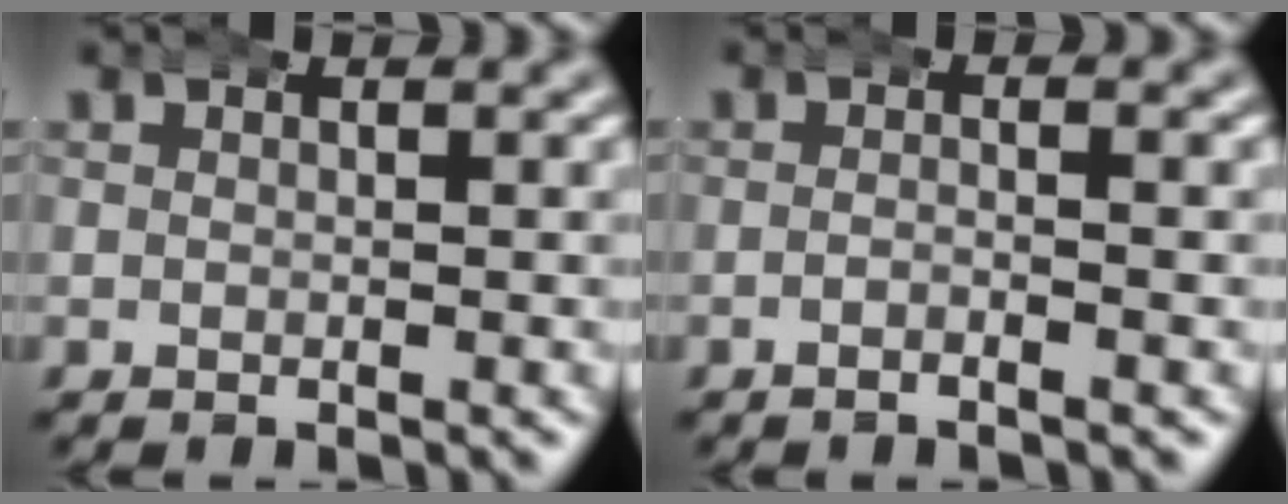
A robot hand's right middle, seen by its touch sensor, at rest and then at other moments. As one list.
[{"total": 1.8, "force": [-1.3, -0.3, 1.2], "torque": [-0.019, 0.003, -0.028]}]